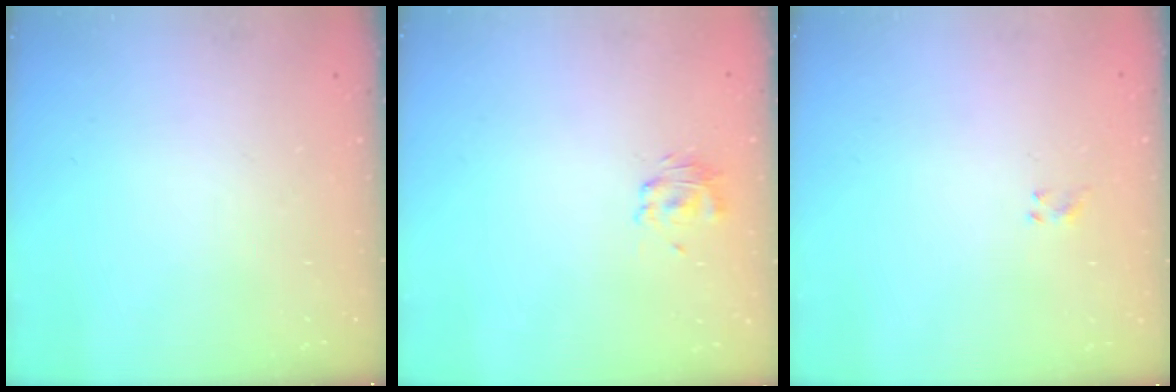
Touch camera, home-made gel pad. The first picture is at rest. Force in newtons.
{"total": 2.9, "press": 2.8, "slide": 0.8}
{"total": 2.9, "press": 2.7, "slide": 1.1}